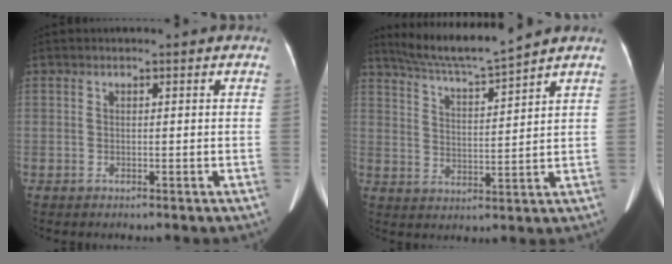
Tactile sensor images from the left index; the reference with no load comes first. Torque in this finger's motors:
{"motor_torque": [-0.80, -0.83, -0.44, -0.03]}